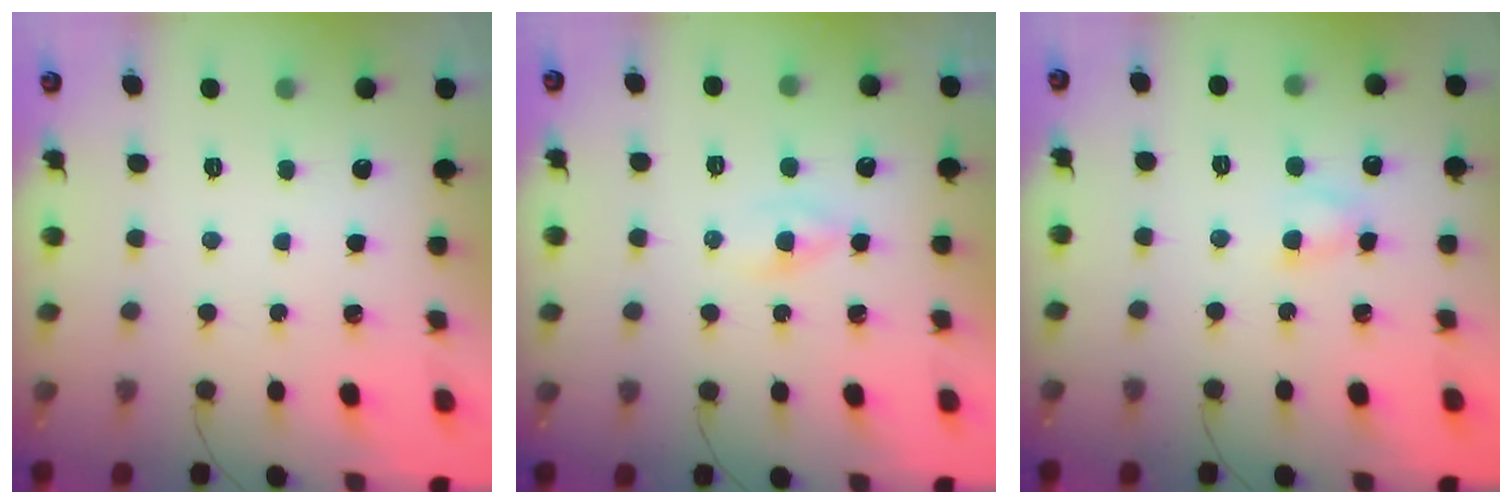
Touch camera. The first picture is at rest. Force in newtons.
{"total": 1.1, "press": 0.8, "slide": 0.7}
{"total": 3.6, "press": 3.4, "slide": 1.0}